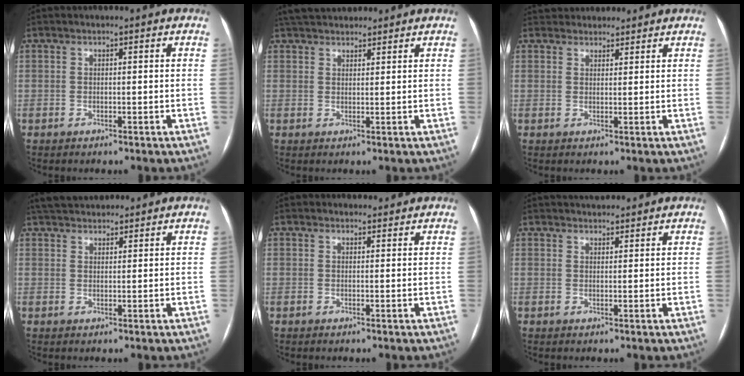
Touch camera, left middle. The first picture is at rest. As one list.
[{"total": 8.4, "force": [7.4, 2.6, 3.0], "torque": [-0.046, 0.038, 0.121]}, {"total": 5.7, "force": [5.2, 2.1, 0.8], "torque": [0.001, 0.031, 0.074]}, {"total": 7.2, "force": [6.4, 2.1, 2.5], "torque": [-0.041, 0.035, 0.108]}, {"total": 1.8, "force": [1.6, 0.8, -0.1], "torque": [0.001, 0.008, 0.019]}, {"total": 5.2, "force": [4.8, 1.4, 1.5], "torque": [-0.016, 0.031, 0.068]}]